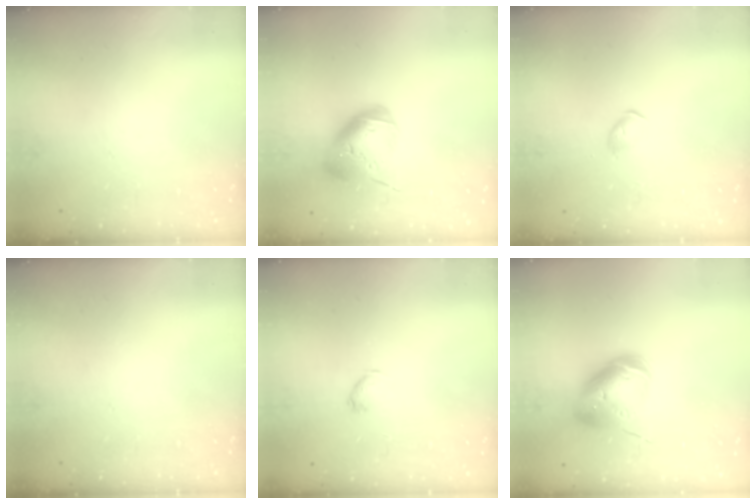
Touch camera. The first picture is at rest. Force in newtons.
{"total": 15.7, "press": 15.5, "slide": 2.5}
{"total": 3.0, "press": 2.9, "slide": 0.6}
{"total": 0.0}
{"total": 3.5, "press": 3.4, "slide": 0.6}
{"total": 15.6, "press": 15.3, "slide": 2.7}